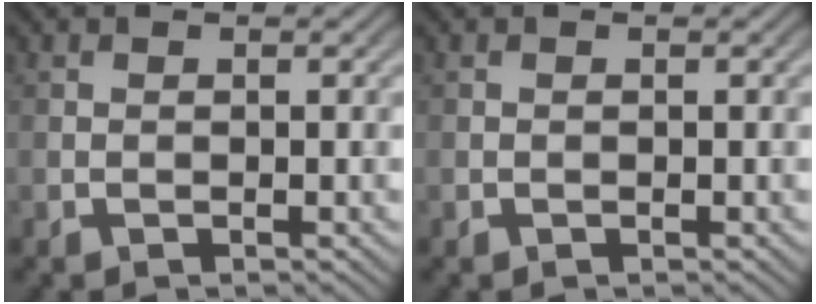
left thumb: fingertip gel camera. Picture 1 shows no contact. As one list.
[{"total": 0.0}]